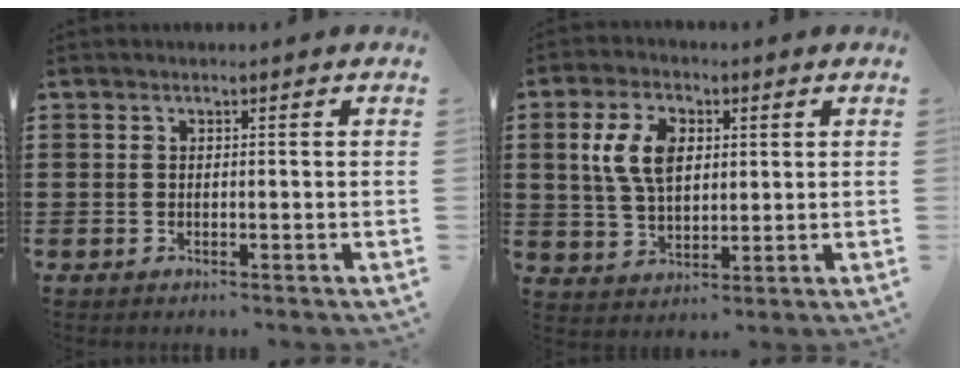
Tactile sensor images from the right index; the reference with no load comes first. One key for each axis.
{"total": 7.8, "fx": 1.7, "fy": 5.0, "fz": 5.8, "tx": -0.141, "ty": 0.013, "tz": 0.026}